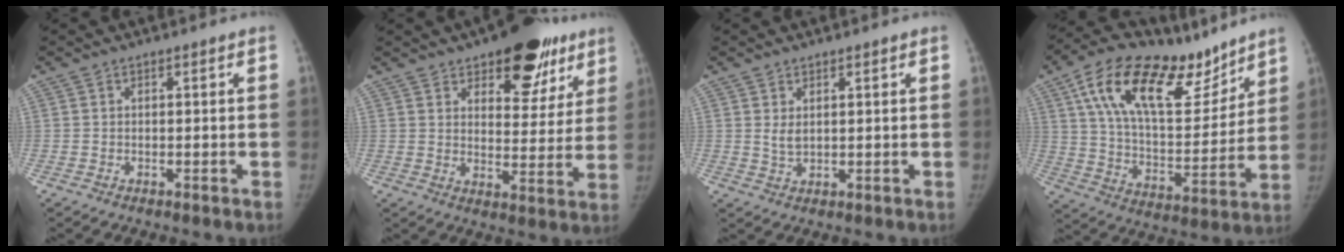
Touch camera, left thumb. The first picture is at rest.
{"total": 16.8, "force": [9.9, 8.6, 10.5], "torque": [-0.067, -0.037, 0.134]}
{"total": 2.4, "force": [0.8, 1.5, 1.7], "torque": [-0.022, -0.008, 0.020]}
{"total": 24.5, "force": [15.1, 11.0, 15.9], "torque": [-0.222, -0.042, 0.258]}